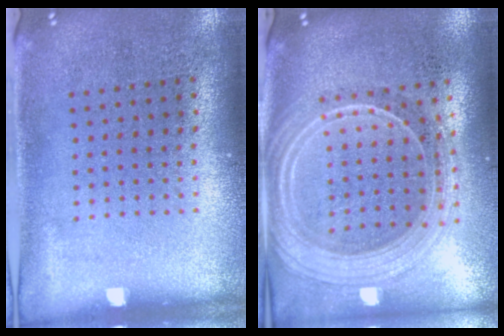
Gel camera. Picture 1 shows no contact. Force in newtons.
{"total": 2.4, "press": 2.1, "slide": 1.2}